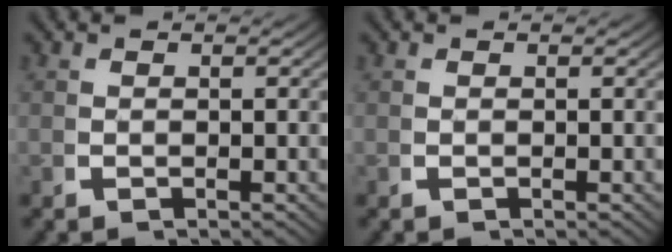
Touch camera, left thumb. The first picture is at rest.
{"total": 0.0}